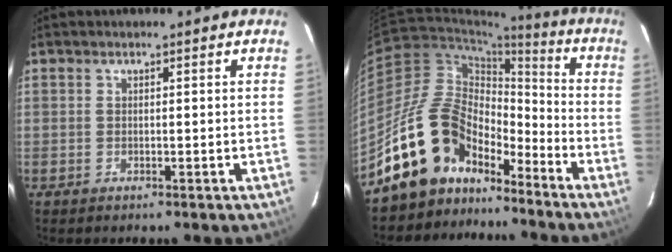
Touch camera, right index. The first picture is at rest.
{"total": 16.0, "force": [-12.1, 8.8, 5.8], "torque": [-0.120, 0.031, -0.207]}